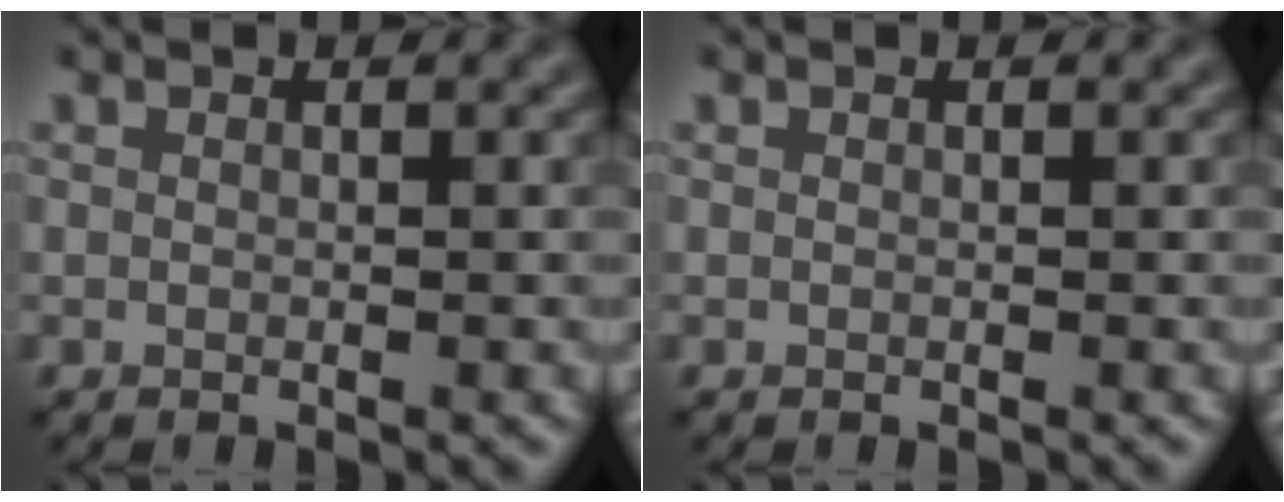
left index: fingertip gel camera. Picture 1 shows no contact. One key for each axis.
{"total": 0.0}